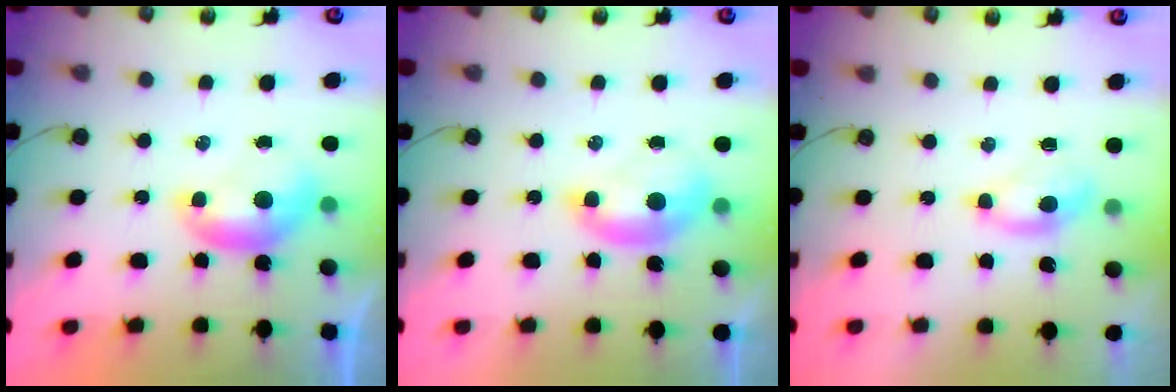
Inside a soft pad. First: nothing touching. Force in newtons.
{"total": 1.7, "press": 1.5, "slide": 0.6}
{"total": 1.2, "press": 1.1, "slide": 0.5}